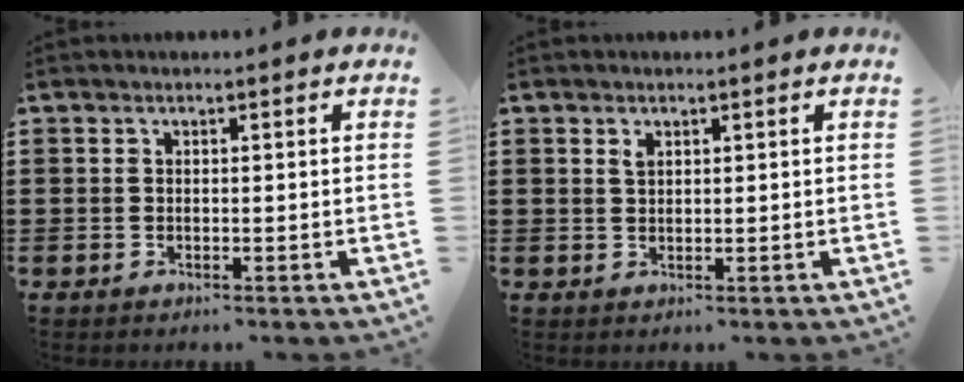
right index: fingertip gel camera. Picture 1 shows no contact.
{"total": 1.1, "force": [0.7, 0.5, 0.7], "torque": [-0.016, 0.004, 0.012]}